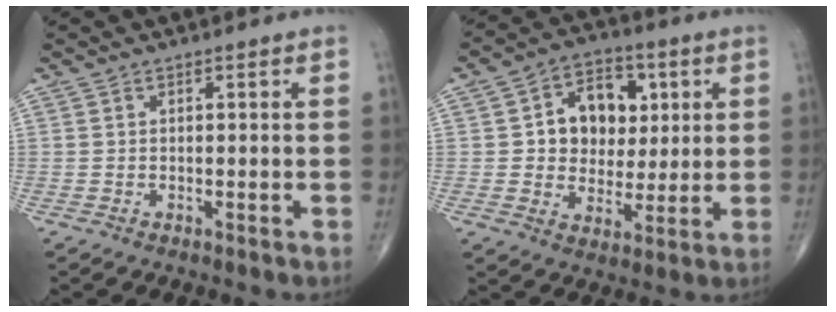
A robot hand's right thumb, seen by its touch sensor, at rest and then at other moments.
{"total": 13.0, "force": [2.8, 10.1, 7.7], "torque": [-0.059, 0.003, 0.045]}